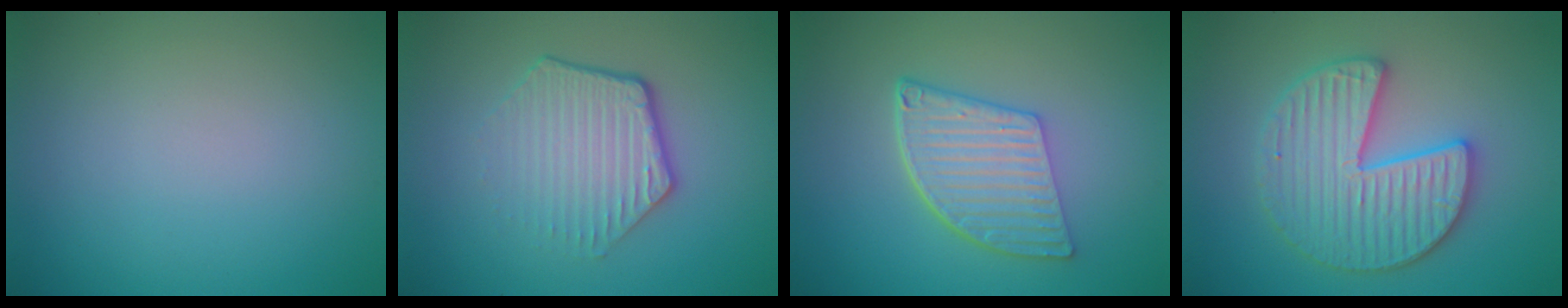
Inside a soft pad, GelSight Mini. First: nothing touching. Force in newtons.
{"total": 4.5, "press": 3.2, "slide": 3.1}
{"total": 5.8, "press": 4.2, "slide": 4.0}
{"total": 6.0, "press": 5.9, "slide": 1.0}